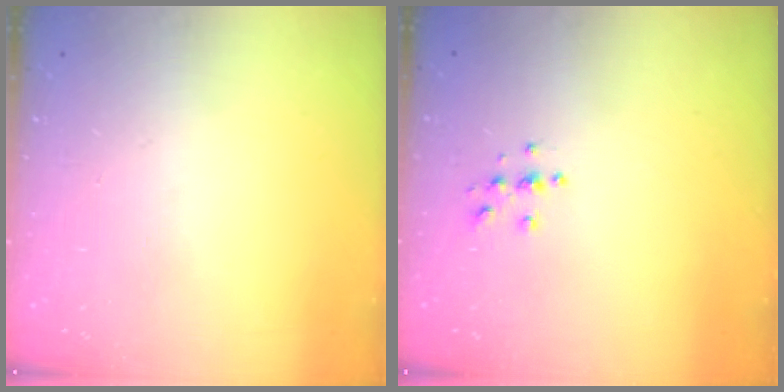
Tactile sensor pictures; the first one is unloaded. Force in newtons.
{"total": 5.0, "press": 5.0, "slide": 0.4}